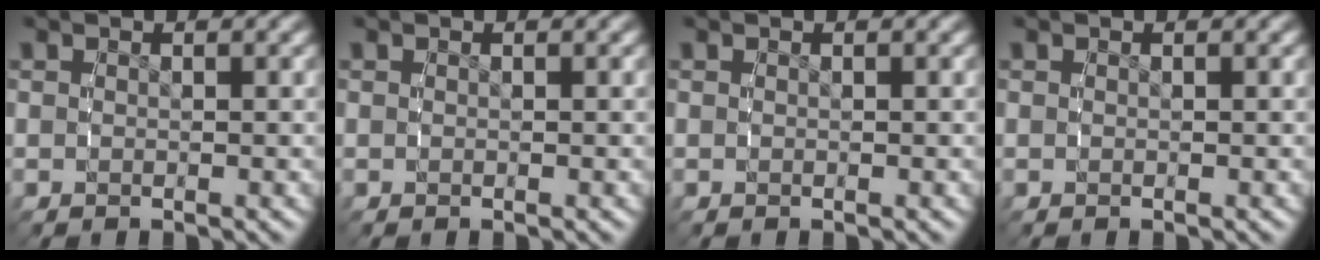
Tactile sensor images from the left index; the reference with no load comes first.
{"total": 0.0}
{"total": 0.0}
{"total": 0.0}